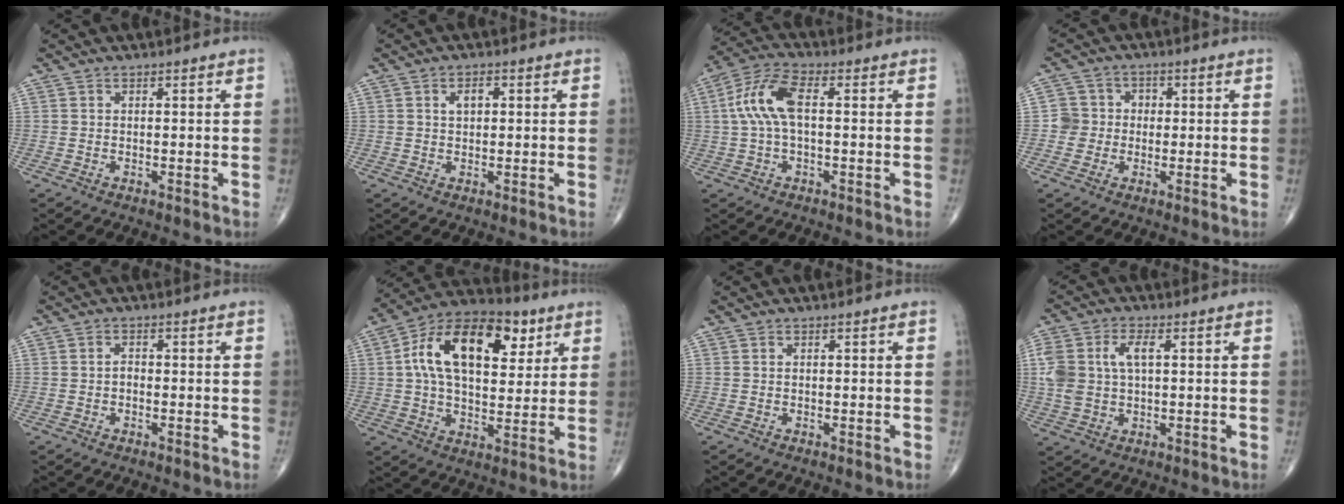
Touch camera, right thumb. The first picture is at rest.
{"total": 2.5, "force": [0.7, 1.5, 1.9], "torque": [-0.030, 0.004, 0.012]}
{"total": 9.2, "force": [0.8, 4.0, 8.3], "torque": [-0.193, 0.029, 0.012]}
{"total": 5.0, "force": [-0.4, 4.9, 0.6], "torque": [0.026, 0.014, -0.015]}
{"total": 1.1, "force": [-0.2, 0.8, 0.8], "torque": [-0.009, 0.002, -0.006]}
{"total": 20.5, "force": [6.3, 11.6, 15.6], "torque": [-0.232, 0.005, 0.096]}
{"total": 0.0}
{"total": 8.3, "force": [1.5, 4.6, 6.7], "torque": [-0.155, 0.012, 0.033]}